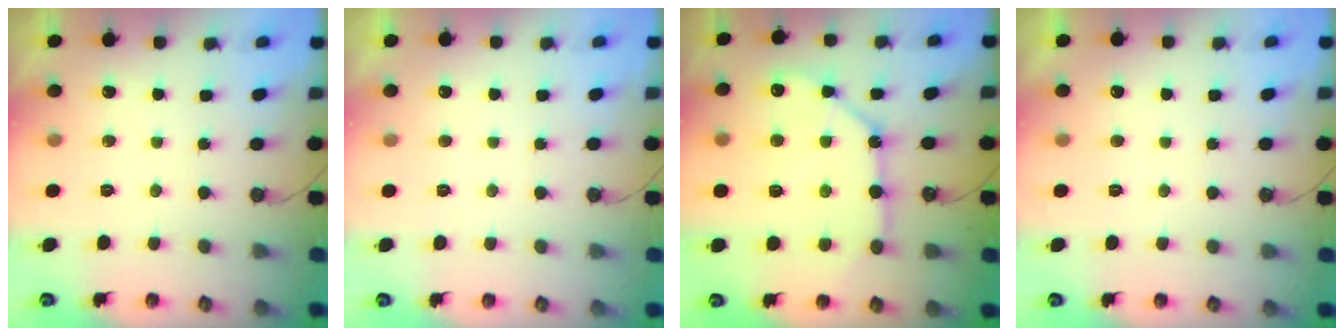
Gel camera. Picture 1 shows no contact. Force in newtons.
{"total": 0.0}
{"total": 11.5, "press": 11.4, "slide": 1.6}
{"total": 0.0}